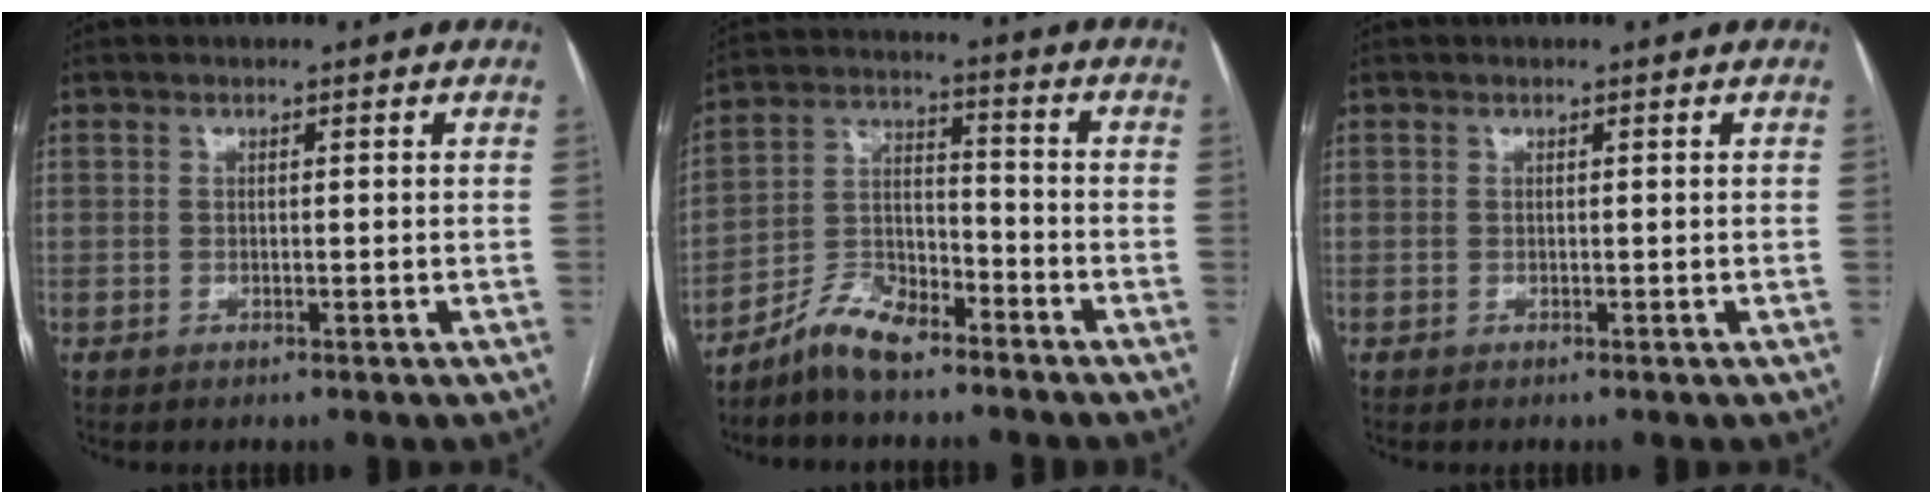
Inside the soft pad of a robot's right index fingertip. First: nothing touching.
{"total": 8.0, "force": [-6.6, 2.6, 3.8], "torque": [-0.079, 0.008, -0.129]}
{"total": 0.0}